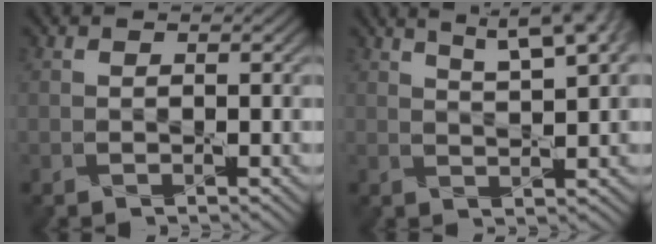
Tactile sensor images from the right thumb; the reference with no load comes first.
{"total": 8.2, "force": [5.3, 1.9, 6.0], "torque": [-0.087, 0.022, 0.064]}